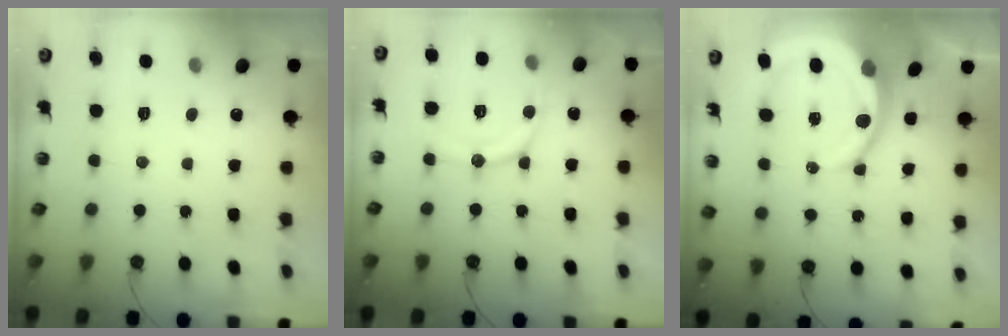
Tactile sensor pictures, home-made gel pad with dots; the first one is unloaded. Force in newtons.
{"total": 12.2, "press": 12.1, "slide": 1.2}
{"total": 13.2, "press": 13.1, "slide": 1.4}